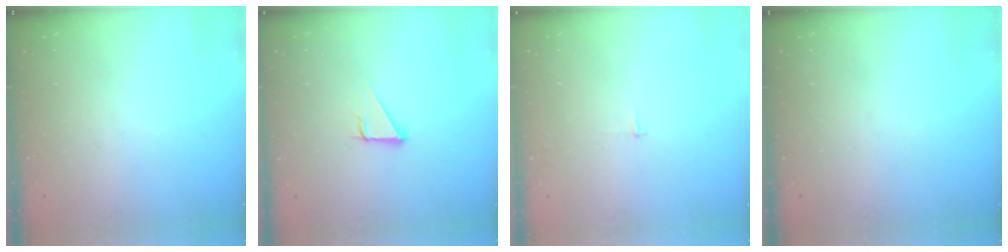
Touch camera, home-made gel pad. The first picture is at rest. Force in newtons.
{"total": 3.0, "press": 3.0, "slide": 0.2}
{"total": 2.3, "press": 2.3, "slide": 0.2}
{"total": 0.0}